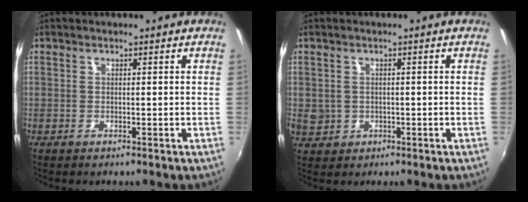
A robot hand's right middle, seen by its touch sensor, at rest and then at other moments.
{"total": 4.3, "force": [-0.2, 4.1, 1.4], "torque": [-0.032, 0.000, 0.004]}